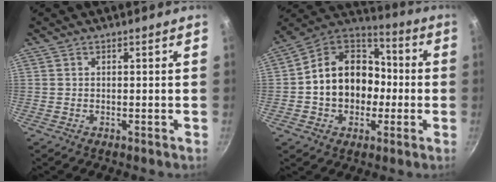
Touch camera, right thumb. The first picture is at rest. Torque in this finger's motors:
{"motor_torque": [-0.26, 1.11, 0.43, 0.25, 0.13]}